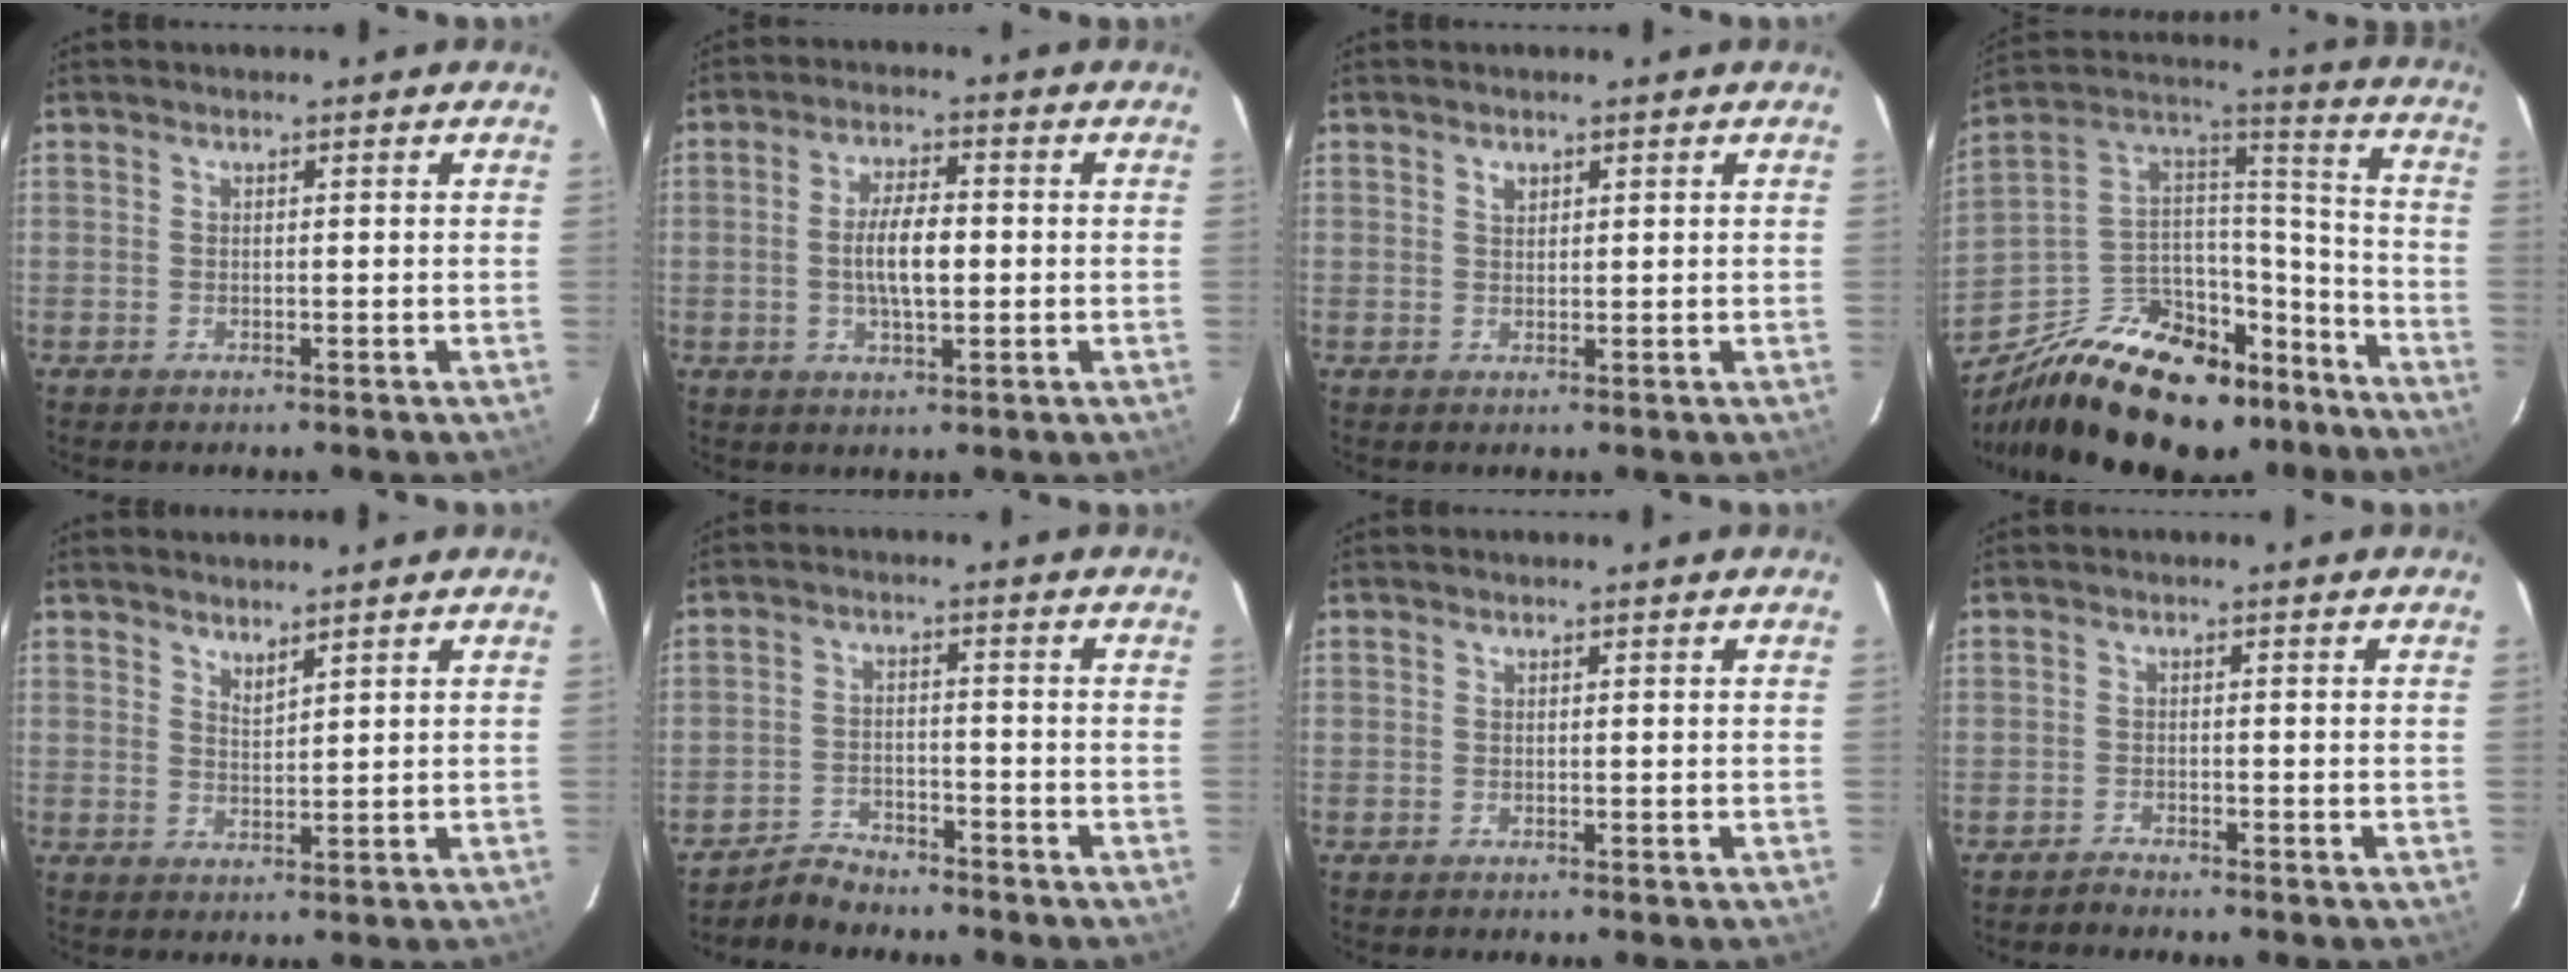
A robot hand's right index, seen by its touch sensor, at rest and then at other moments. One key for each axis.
{"total": 6.9, "fx": -0.5, "fy": 2.5, "fz": 6.4, "tx": -0.119, "ty": 0.002, "tz": -0.006}
{"total": 1.4, "fx": 0.9, "fy": 0.9, "fz": 0.6, "tx": -0.008, "ty": 0.003, "tz": 0.015}
{"total": 31.7, "fx": -21.7, "fy": 16.5, "fz": 16.1, "tx": -0.312, "ty": 0.044, "tz": -0.303}
{"total": 2.2, "fx": 2.0, "fy": 0.2, "fz": 0.9, "tx": -0.015, "ty": -0.001, "tz": 0.035}
{"total": 4.9, "fx": -4.6, "fy": 1.6, "fz": 0.3, "tx": -0.021, "ty": 0.011, "tz": -0.080}
{"total": 0.0}
{"total": 1.4, "fx": -1.4, "fy": 0.1, "fz": -0.1, "tx": -0.005, "ty": 0.001, "tz": -0.027}